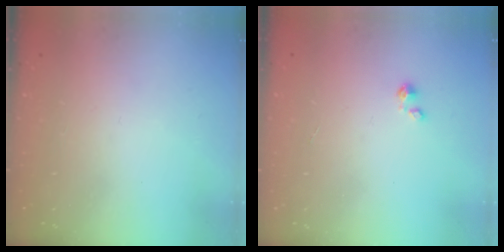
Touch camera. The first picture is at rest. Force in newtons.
{"total": 0.0}